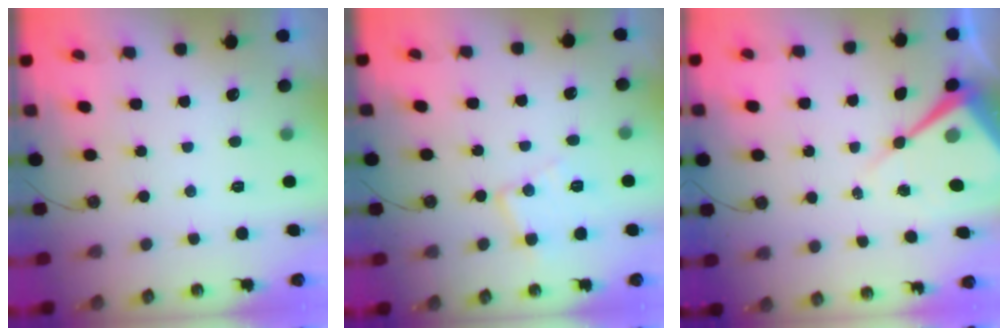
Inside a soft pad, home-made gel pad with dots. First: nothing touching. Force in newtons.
{"total": 10.0, "press": 10.0, "slide": 0.7}
{"total": 10.9, "press": 10.9, "slide": 0.9}